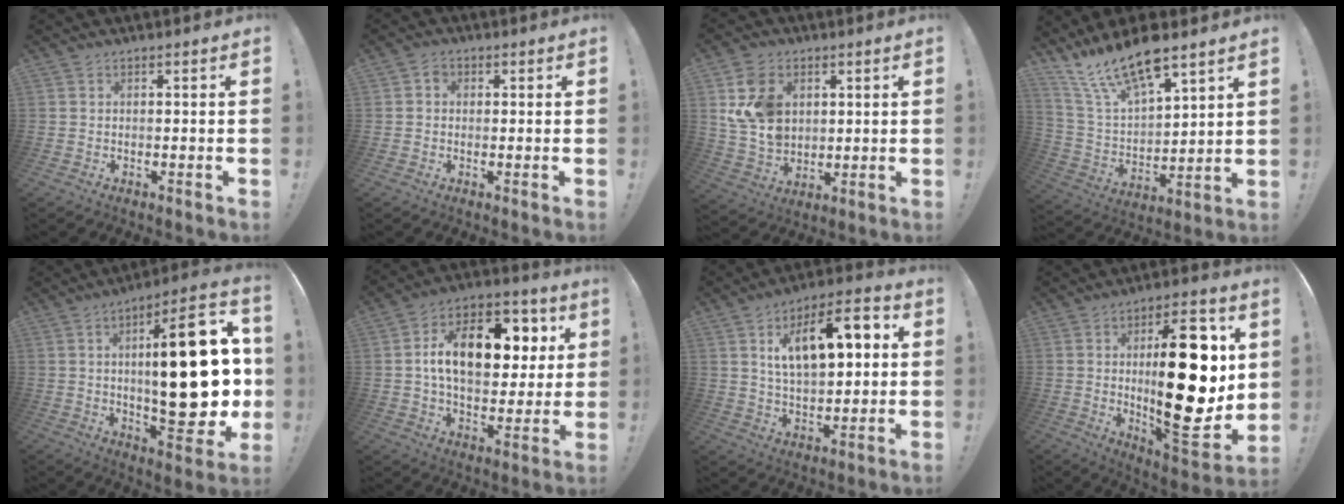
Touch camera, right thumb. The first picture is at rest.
{"total": 2.3, "force": [0.3, 2.0, 1.2], "torque": [-0.014, 0.000, 0.002]}
{"total": 14.5, "force": [4.6, 11.2, 8.1], "torque": [-0.152, -0.017, 0.092]}
{"total": 16.1, "force": [12.4, 5.1, 8.9], "torque": [-0.185, -0.094, 0.220]}
{"total": 27.6, "force": [1.5, 9.5, 25.9], "torque": [-0.388, -0.008, 0.022]}
{"total": 18.8, "force": [4.4, 11.0, 14.5], "torque": [-0.211, -0.007, 0.074]}
{"total": 16.4, "force": [5.0, 8.4, 13.1], "torque": [-0.193, -0.009, 0.082]}
{"total": 28.5, "force": [2.2, 11.3, 26.1], "torque": [-0.411, -0.016, 0.038]}